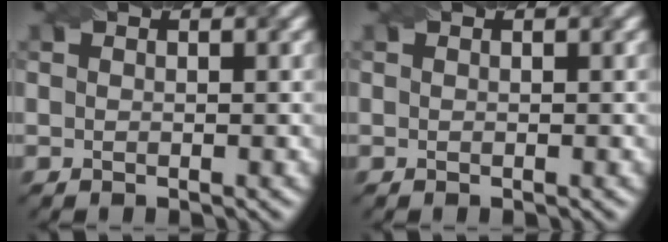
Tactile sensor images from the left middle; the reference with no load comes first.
{"total": 0.9, "force": [-0.6, -0.2, -0.7], "torque": [0.013, 0.000, -0.001]}